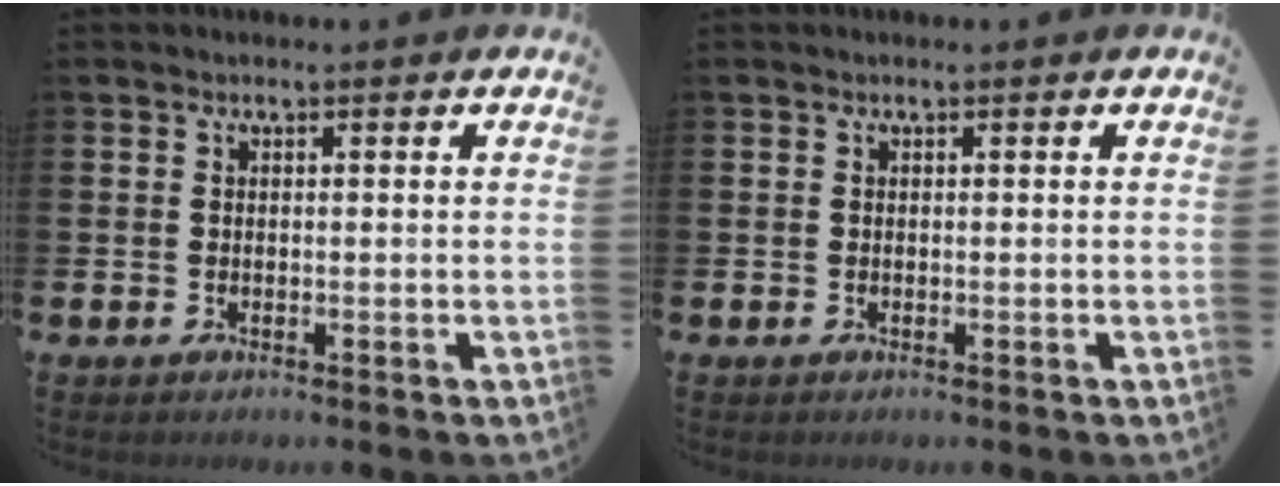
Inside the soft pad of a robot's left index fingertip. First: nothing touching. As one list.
[{"total": 0.0}]